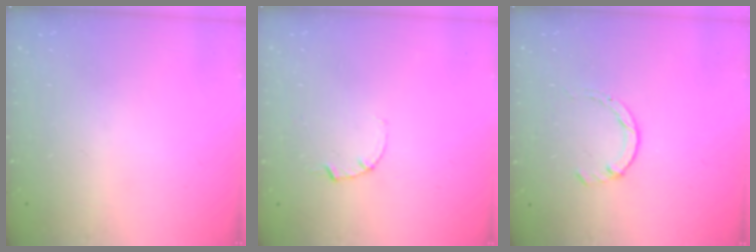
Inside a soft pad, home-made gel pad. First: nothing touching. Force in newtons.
{"total": 2.5, "press": 2.5, "slide": 0.3}
{"total": 1.7, "press": 1.7, "slide": 0.3}